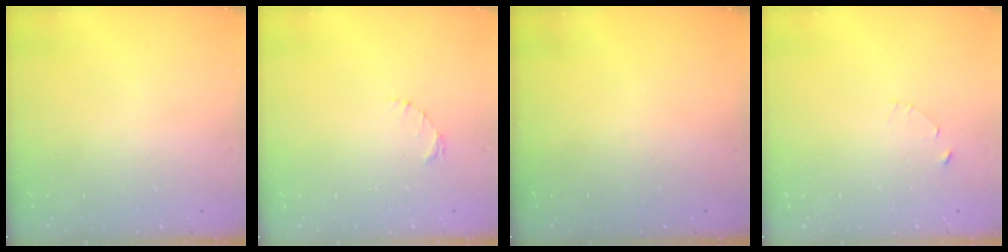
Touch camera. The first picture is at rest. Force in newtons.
{"total": 1.6, "press": 1.5, "slide": 0.3}
{"total": 0.0}
{"total": 1.0, "press": 1.0, "slide": 0.2}